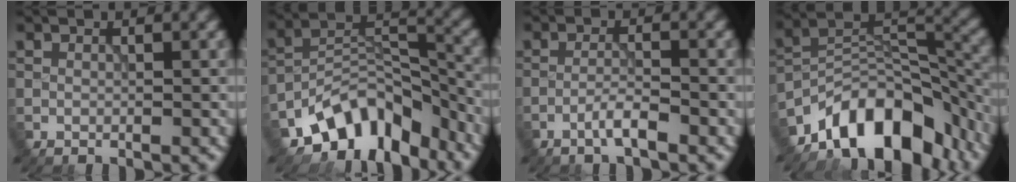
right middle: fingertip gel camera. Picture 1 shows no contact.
{"total": 9.6, "force": [-7.1, 4.9, 4.2], "torque": [-0.052, 0.000, -0.138]}
{"total": 2.1, "force": [-1.4, 0.2, 1.6], "torque": [-0.028, 0.008, -0.031]}
{"total": 11.2, "force": [-7.9, 5.1, 6.0], "torque": [-0.081, 0.007, -0.145]}